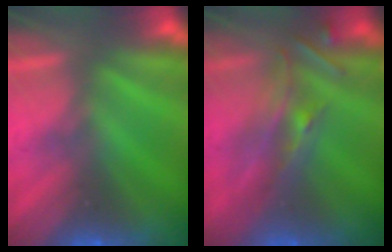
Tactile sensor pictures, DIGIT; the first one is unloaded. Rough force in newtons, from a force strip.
{"total": 2.6}